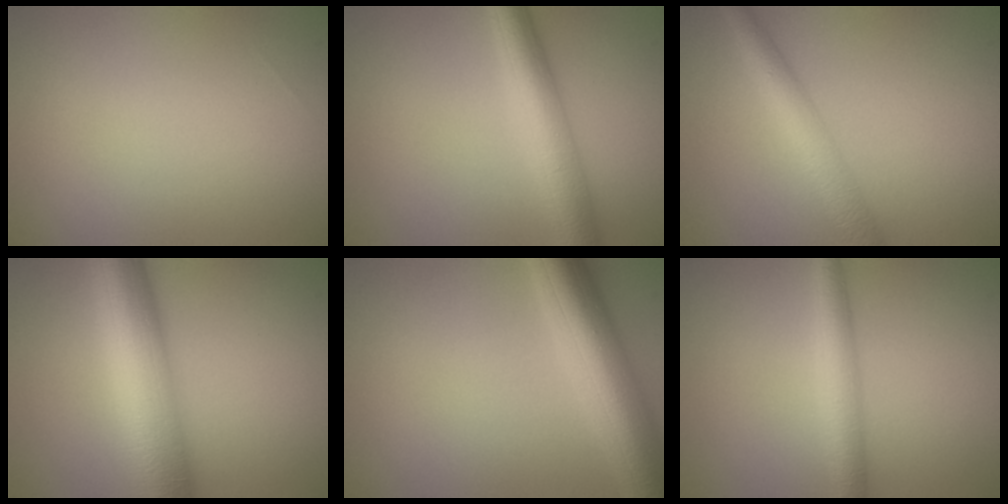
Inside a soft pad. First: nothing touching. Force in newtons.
{"total": 5.7, "press": 5.7, "slide": 0.1}
{"total": 4.1, "press": 4.1, "slide": 0.1}
{"total": 10.3, "press": 10.3, "slide": 0.1}
{"total": 9.0, "press": 9.0, "slide": 0.2}
{"total": 3.5, "press": 3.5, "slide": 0.1}